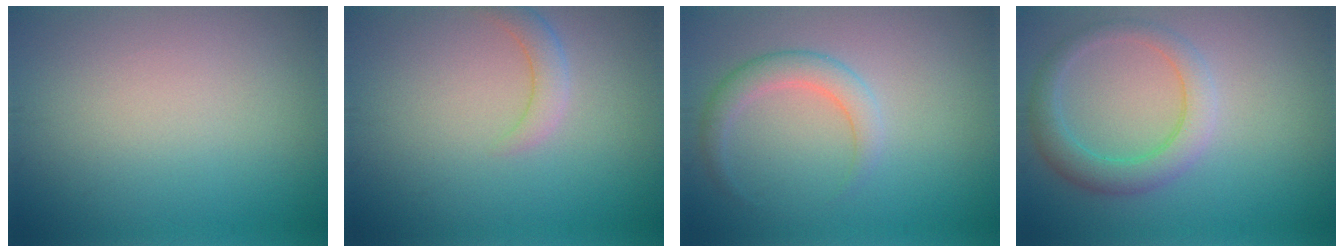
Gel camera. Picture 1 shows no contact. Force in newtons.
{"total": 1.9, "press": 1.9, "slide": 0.2}
{"total": 2.6, "press": 2.6, "slide": 0.2}
{"total": 3.6, "press": 3.6, "slide": 0.1}